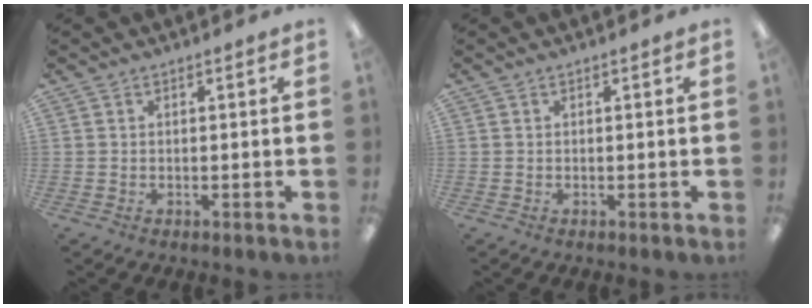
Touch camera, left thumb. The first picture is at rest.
{"total": 0.0}